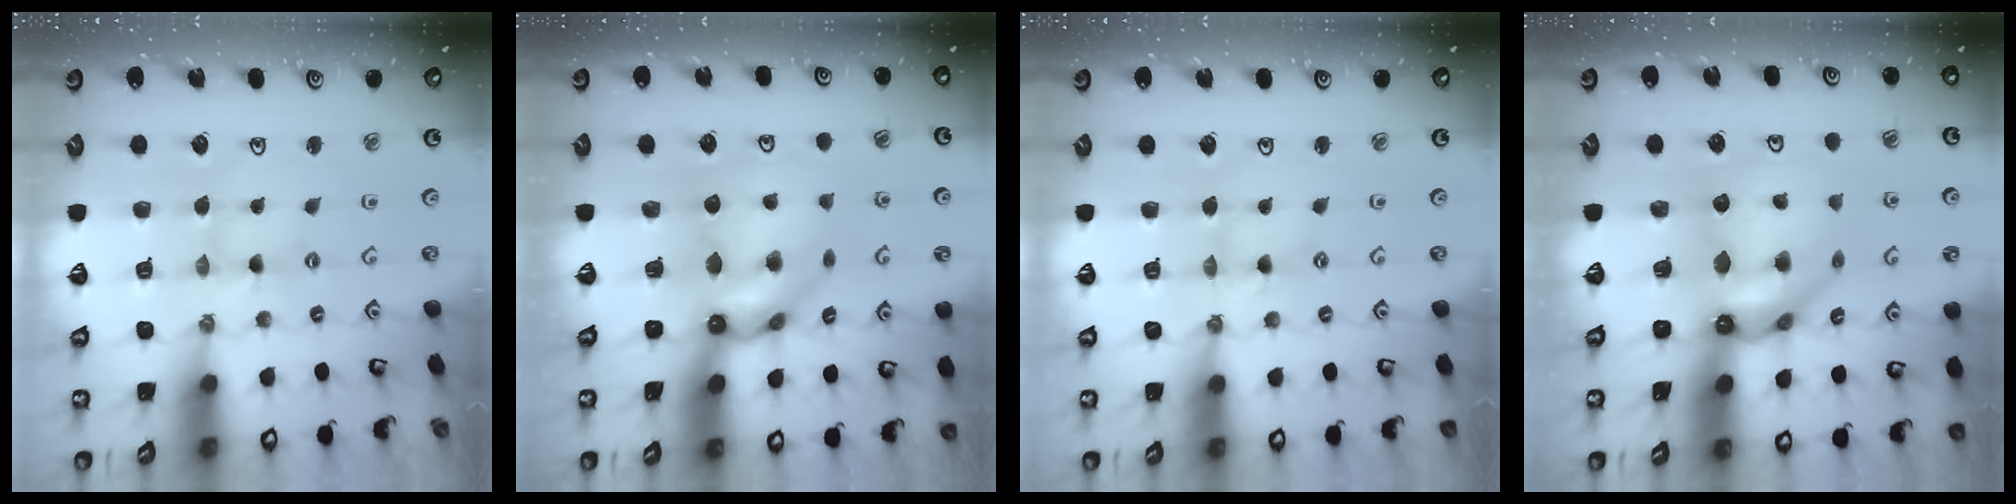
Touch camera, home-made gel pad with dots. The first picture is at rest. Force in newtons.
{"total": 9.0, "press": 9.0, "slide": 0.6}
{"total": 0.0}
{"total": 11.5, "press": 11.4, "slide": 1.3}